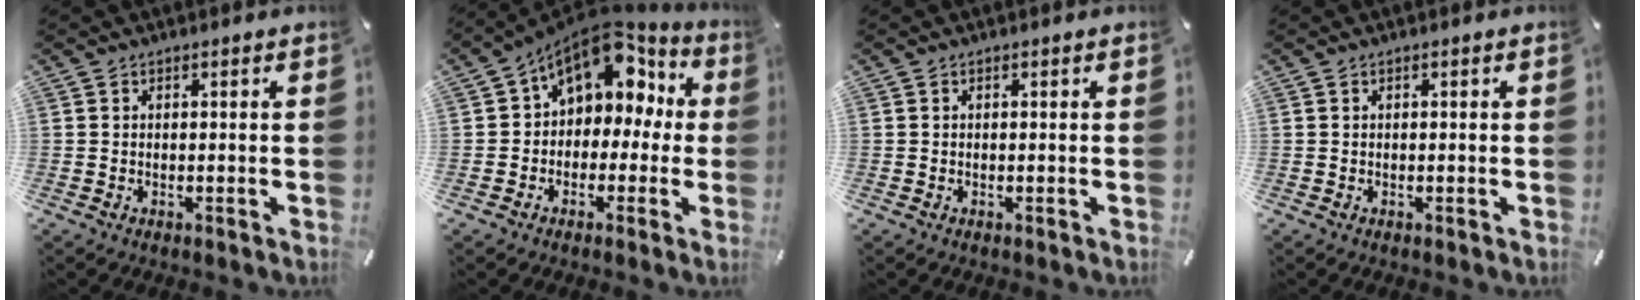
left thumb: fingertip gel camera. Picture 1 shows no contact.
{"total": 12.3, "force": [5.4, 8.8, 6.7], "torque": [-0.104, -0.030, 0.096]}
{"total": 0.0}
{"total": 0.0}